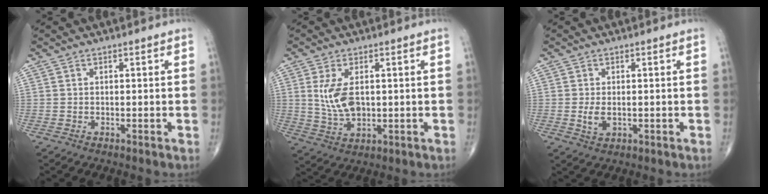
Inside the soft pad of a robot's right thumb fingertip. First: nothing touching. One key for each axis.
{"total": 7.5, "fx": 1.1, "fy": 4.1, "fz": 6.2, "tx": -0.120, "ty": -0.010, "tz": 0.030}
{"total": 2.9, "fx": -0.2, "fy": 1.7, "fz": 2.3, "tx": -0.044, "ty": -0.005, "tz": 0.000}